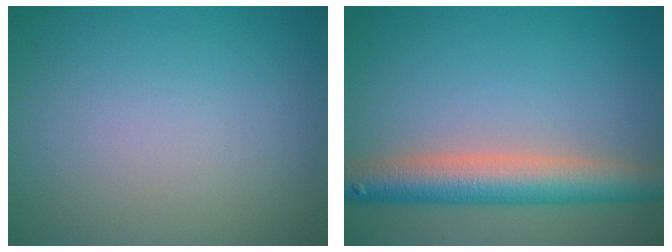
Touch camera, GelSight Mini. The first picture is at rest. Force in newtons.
{"total": 6.1, "press": 6.1, "slide": 0.3}